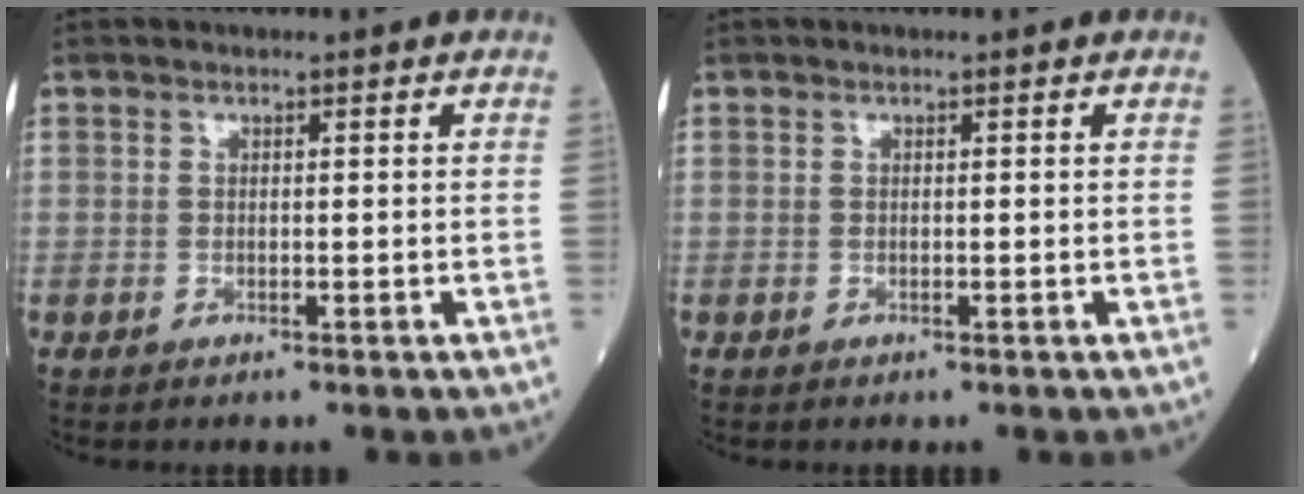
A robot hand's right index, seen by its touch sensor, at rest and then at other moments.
{"total": 0.0}